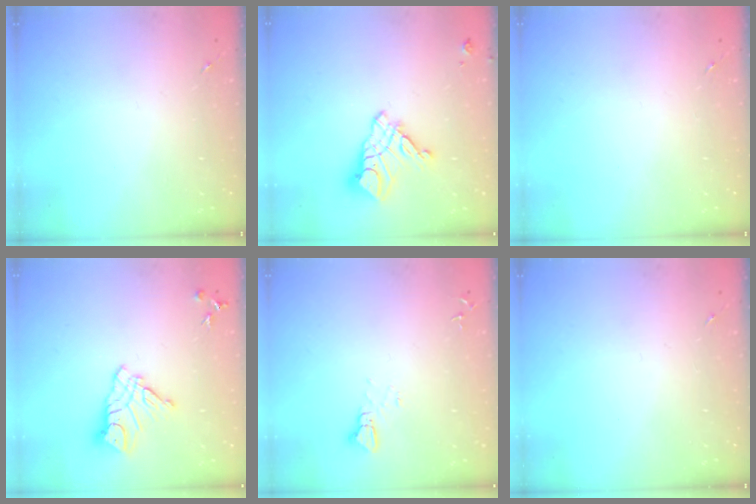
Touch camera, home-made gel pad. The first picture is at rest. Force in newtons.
{"total": 12.6, "press": 12.5, "slide": 1.1}
{"total": 0.0}
{"total": 11.6, "press": 11.6, "slide": 0.7}
{"total": 3.7, "press": 3.7, "slide": 0.3}
{"total": 0.0}